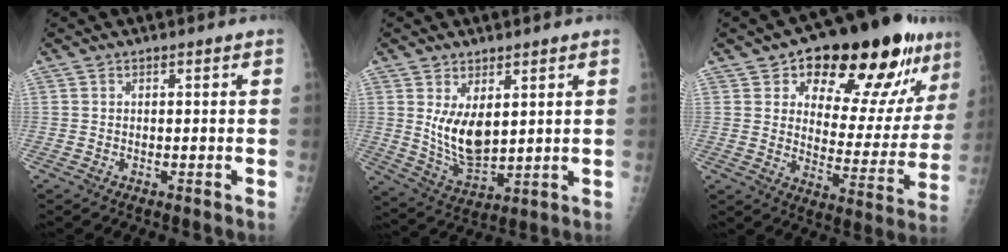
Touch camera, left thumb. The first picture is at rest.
{"total": 9.1, "force": [2.6, 4.8, 7.3], "torque": [-0.118, -0.030, 0.065]}
{"total": 23.4, "force": [13.9, 10.0, 16.0], "torque": [-0.170, -0.047, 0.204]}